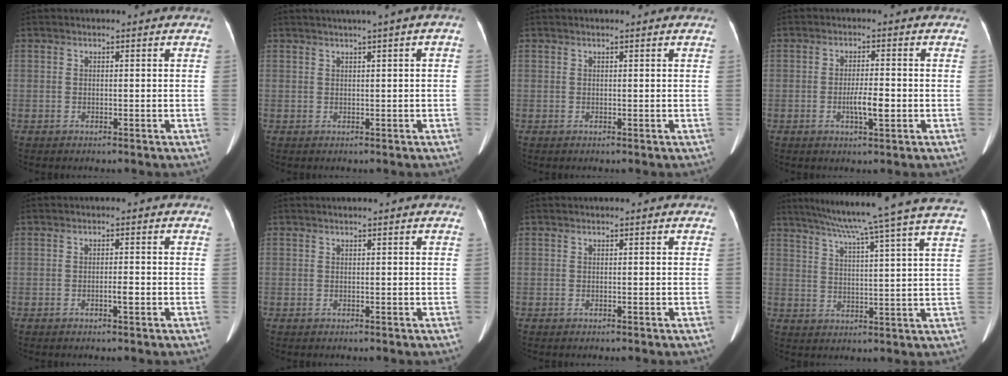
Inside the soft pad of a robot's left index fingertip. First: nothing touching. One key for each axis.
{"total": 2.8, "fx": 1.0, "fy": -0.1, "fz": 2.6, "tx": -0.040, "ty": 0.013, "tz": 0.018}
{"total": 0.6, "fx": 0.6, "fy": -0.1, "fz": 0.3, "tx": -0.007, "ty": 0.007, "tz": 0.013}
{"total": 3.9, "fx": -1.0, "fy": 0.6, "fz": 3.7, "tx": -0.067, "ty": -0.002, "tz": -0.017}
{"total": 1.5, "fx": -0.7, "fy": 0.2, "fz": 1.4, "tx": -0.023, "ty": 0.000, "tz": -0.012}
{"total": 0.5, "fx": 0.4, "fy": -0.1, "fz": 0.3, "tx": -0.005, "ty": 0.005, "tz": 0.012}
{"total": 0.0}
{"total": 22.2, "fx": 18.7, "fy": -2.1, "fz": 11.9, "tx": -0.198, "ty": -0.023, "tz": 0.242}